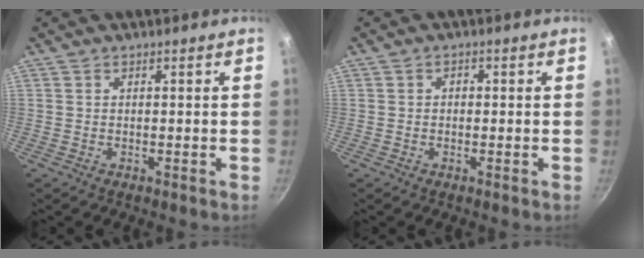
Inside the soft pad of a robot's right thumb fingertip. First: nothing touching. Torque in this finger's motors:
{"motor_torque": [-0.39, 0.18, -0.17, 0.02, 0.06]}